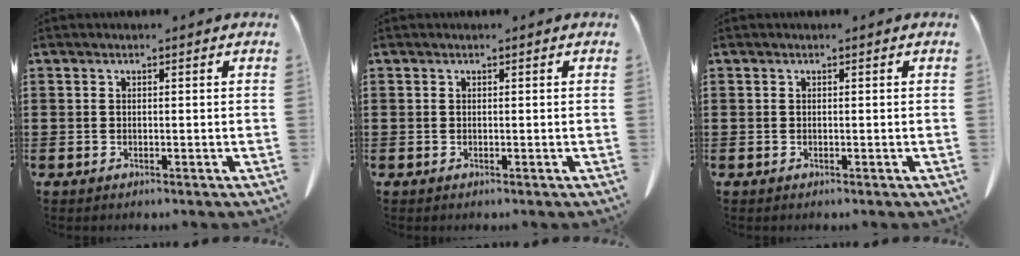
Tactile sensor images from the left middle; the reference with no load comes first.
{"total": 0.0}
{"total": 0.0}